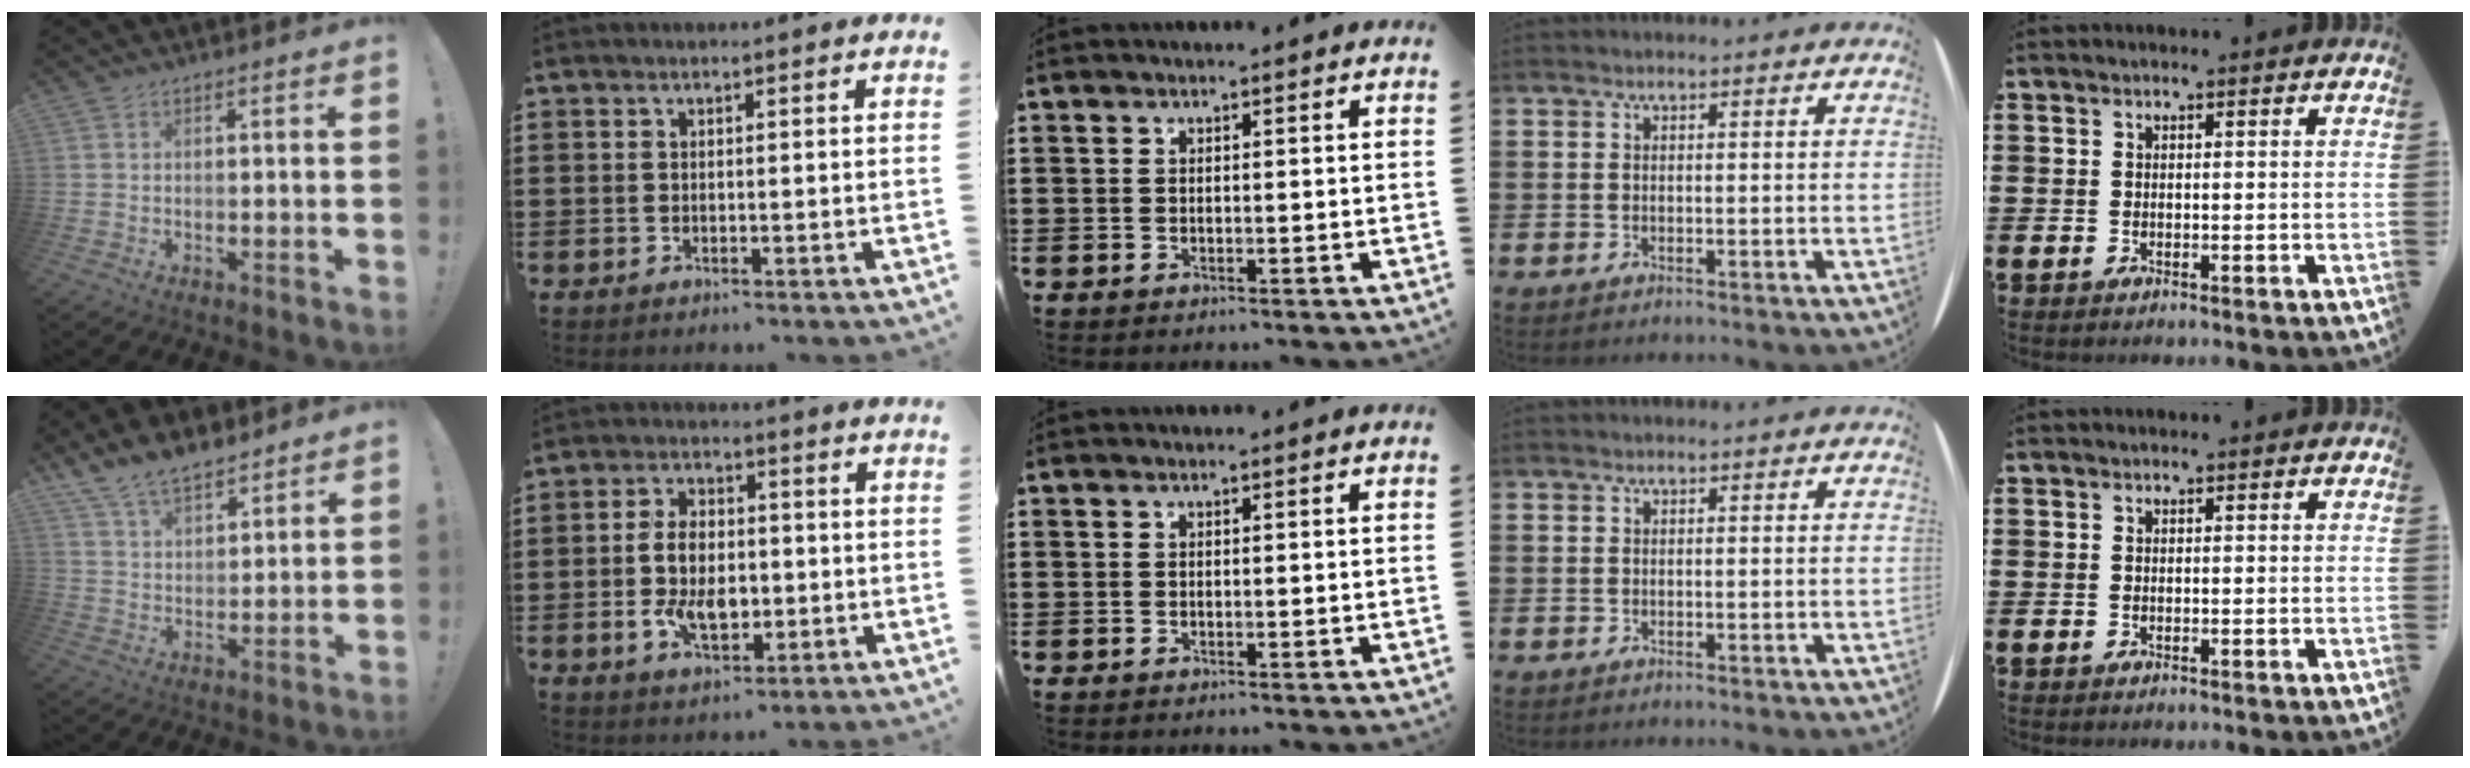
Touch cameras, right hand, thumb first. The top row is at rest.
{"thumb": {"total": 10.0, "force": [8.4, 4.3, 3.4], "torque": [-0.065, -0.055, 0.162]}, "index": {"total": 7.9, "force": [-1.1, 4.8, 6.2], "torque": [-0.129, 0.002, -0.026]}}